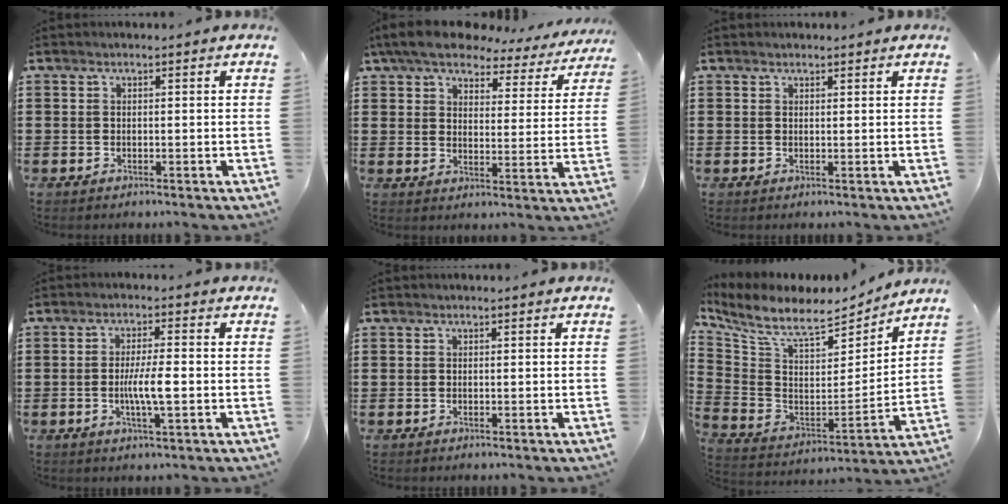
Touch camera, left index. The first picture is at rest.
{"total": 7.2, "force": [6.3, 2.0, 2.9], "torque": [-0.086, -0.025, 0.111]}
{"total": 0.8, "force": [0.7, 0.3, 0.1], "torque": [-0.004, 0.001, 0.015]}
{"total": 5.1, "force": [-0.8, 0.8, 5.0], "torque": [-0.094, -0.001, -0.018]}
{"total": 0.0}
{"total": 9.7, "force": [8.5, 2.3, 4.3], "torque": [-0.123, -0.057, 0.147]}